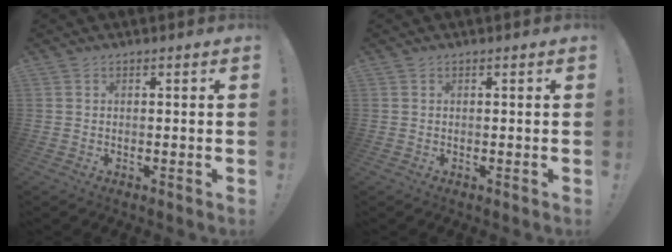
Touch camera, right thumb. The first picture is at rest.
{"total": 0.0}